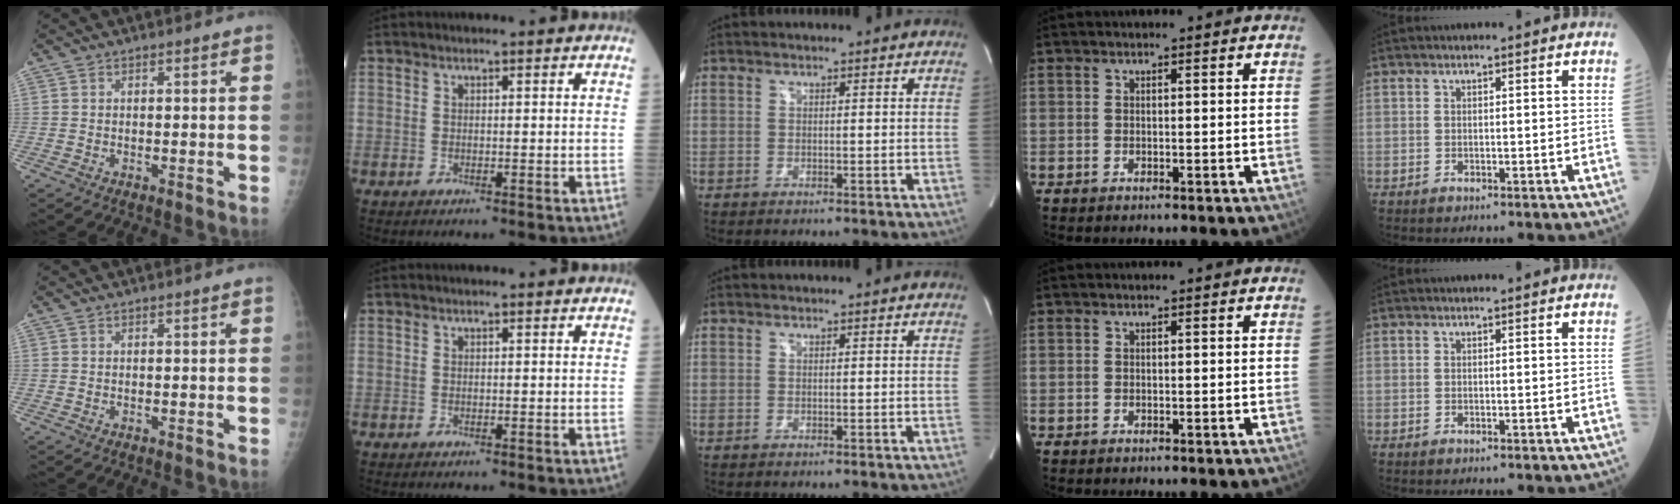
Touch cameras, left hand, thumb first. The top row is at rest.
{}